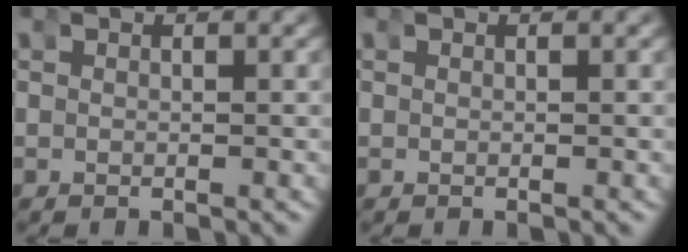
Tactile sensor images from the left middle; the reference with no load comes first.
{"total": 0.0}